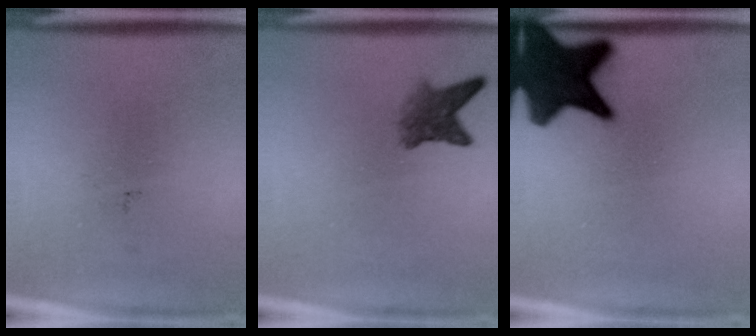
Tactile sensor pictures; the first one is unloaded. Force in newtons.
{"total": 3.7}
{"total": 15.7}